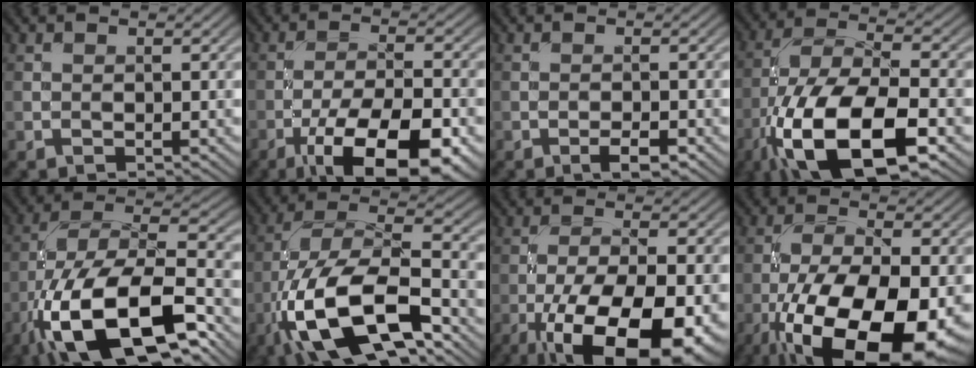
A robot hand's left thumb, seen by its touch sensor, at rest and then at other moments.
{"total": 14.2, "force": [-7.7, 5.0, 10.9], "torque": [-0.187, -0.007, -0.125]}
{"total": 2.2, "force": [-1.2, 0.6, 1.7], "torque": [-0.032, 0.003, -0.025]}
{"total": 17.0, "force": [-7.9, 7.1, 13.2], "torque": [-0.257, -0.020, -0.158]}
{"total": 18.8, "force": [-9.4, 8.0, 14.2], "torque": [-0.274, -0.021, -0.166]}
{"total": 16.7, "force": [-7.8, 6.7, 13.1], "torque": [-0.260, -0.012, -0.156]}
{"total": 16.9, "force": [-7.9, 6.8, 13.3], "torque": [-0.228, -0.031, -0.118]}
{"total": 18.7, "force": [-8.2, 7.9, 14.8], "torque": [-0.276, -0.027, -0.136]}